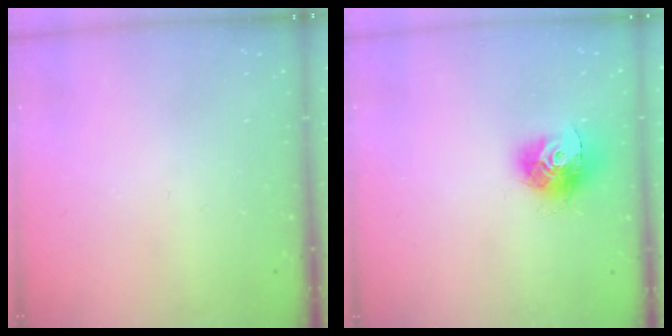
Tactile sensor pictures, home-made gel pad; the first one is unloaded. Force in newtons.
{"total": 13.4, "press": 13.3, "slide": 1.2}